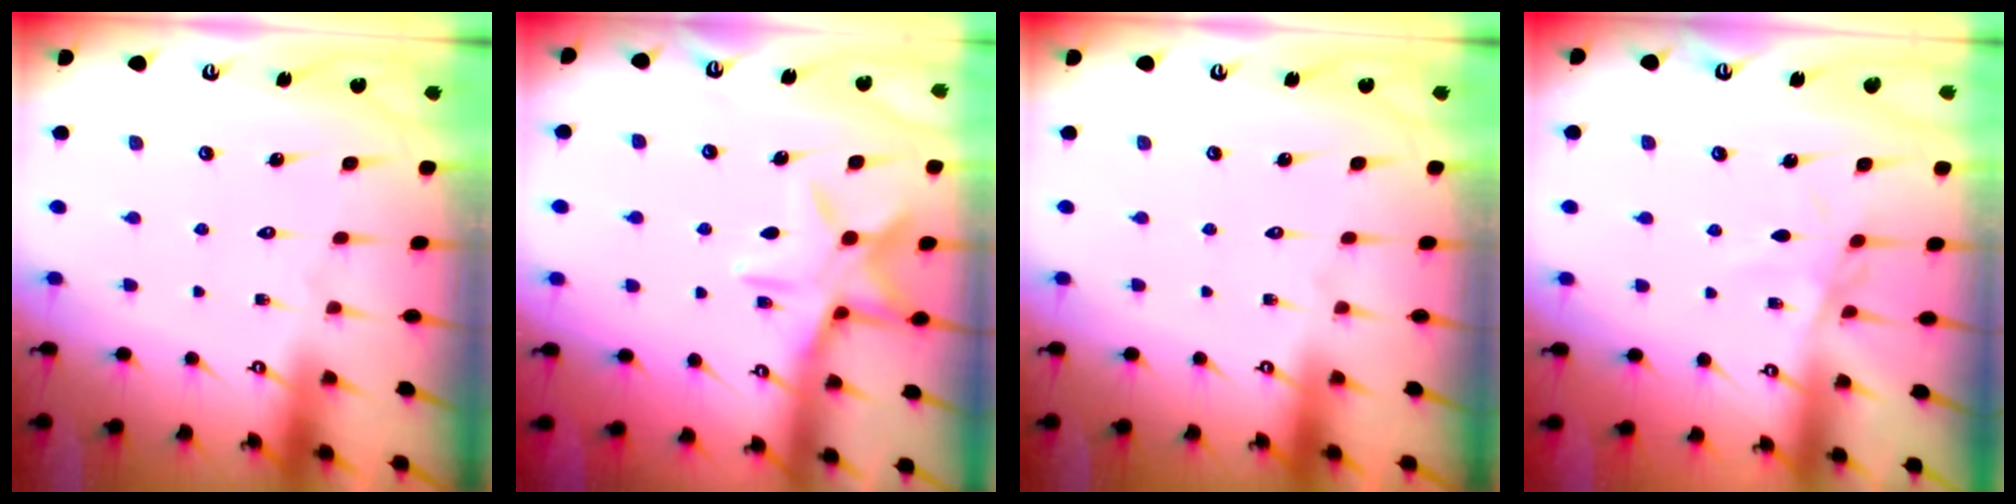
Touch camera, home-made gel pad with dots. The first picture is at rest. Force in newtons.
{"total": 12.1, "press": 12.0, "slide": 0.8}
{"total": 0.0}
{"total": 2.6, "press": 2.6, "slide": 0.1}